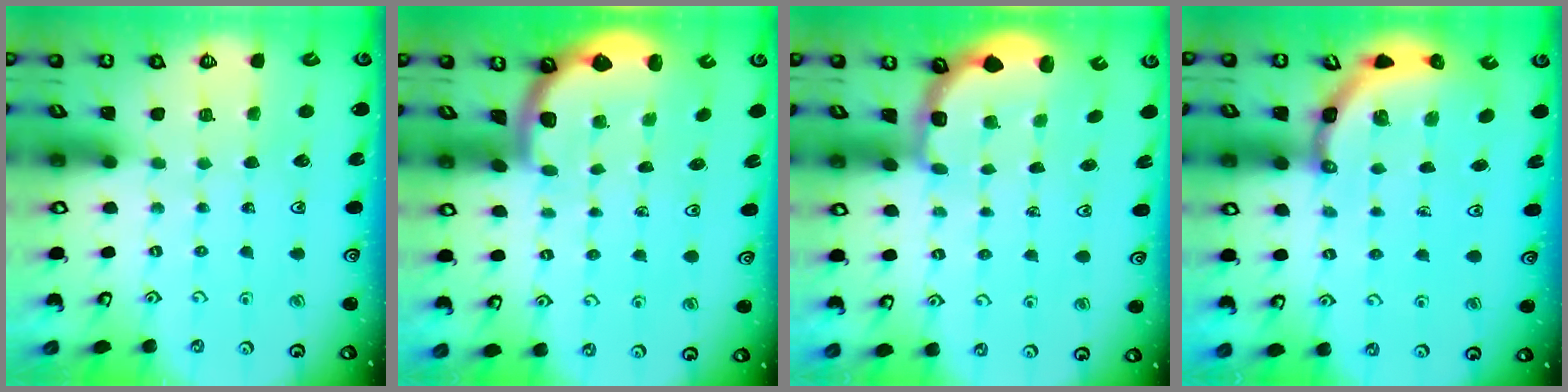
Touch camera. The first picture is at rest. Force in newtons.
{"total": 1.6, "press": 1.6, "slide": 0.1}
{"total": 2.8, "press": 2.3, "slide": 1.7}
{"total": 4.9, "press": 4.7, "slide": 1.4}